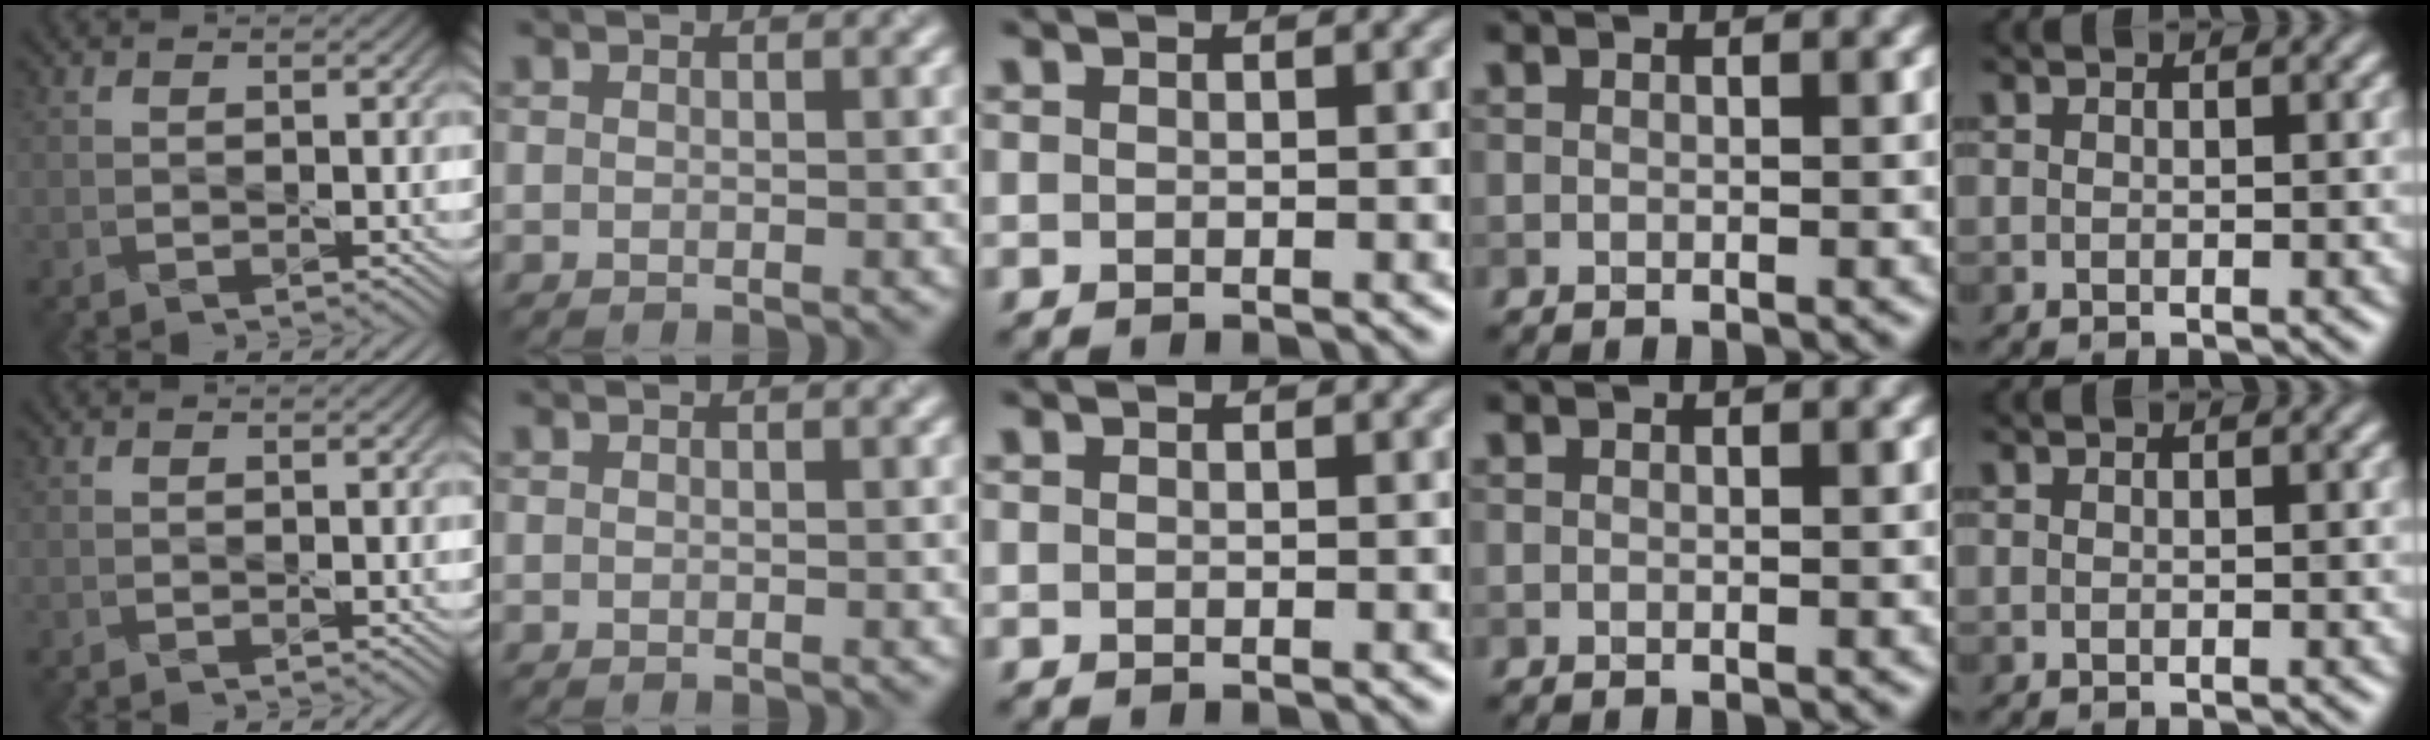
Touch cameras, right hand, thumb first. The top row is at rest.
{}